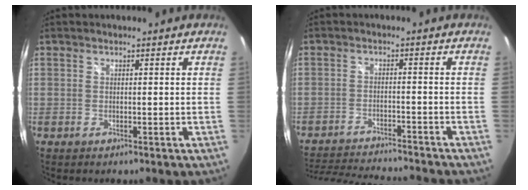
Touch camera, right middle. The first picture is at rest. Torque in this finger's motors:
{"motor_torque": [1.07, -1.07, 0.12, 0.04]}